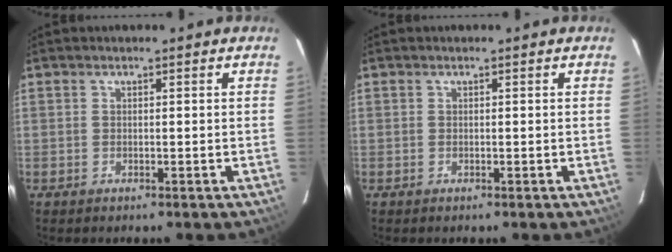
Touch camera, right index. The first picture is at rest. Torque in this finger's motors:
{"motor_torque": [-0.02, -0.01, 0.03, 0.01]}